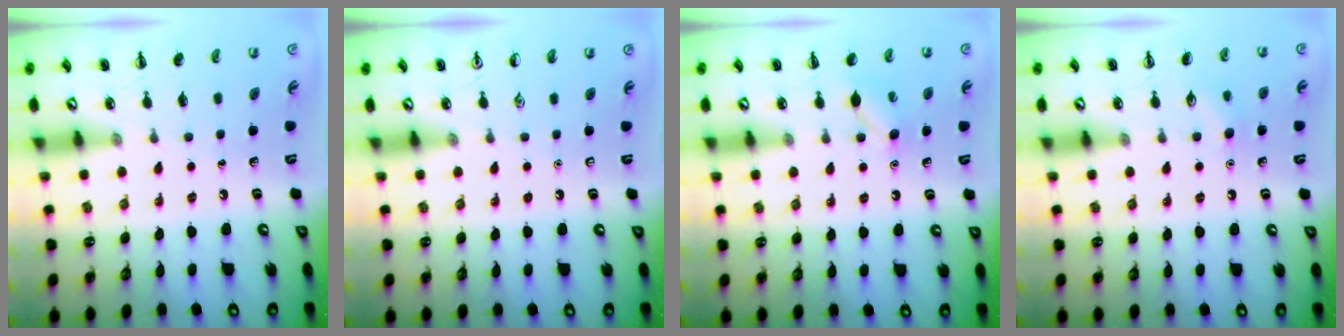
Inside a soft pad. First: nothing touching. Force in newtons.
{"total": 0.0}
{"total": 6.7, "press": 6.6, "slide": 1.6}
{"total": 6.2, "press": 6.0, "slide": 1.5}